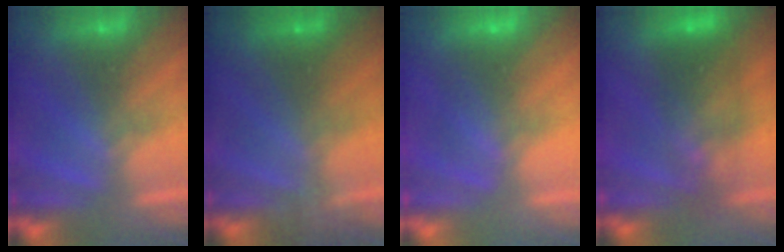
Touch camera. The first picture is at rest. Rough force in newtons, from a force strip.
{"total": 1.7}
{"total": 2.7}
{"total": 7.2}